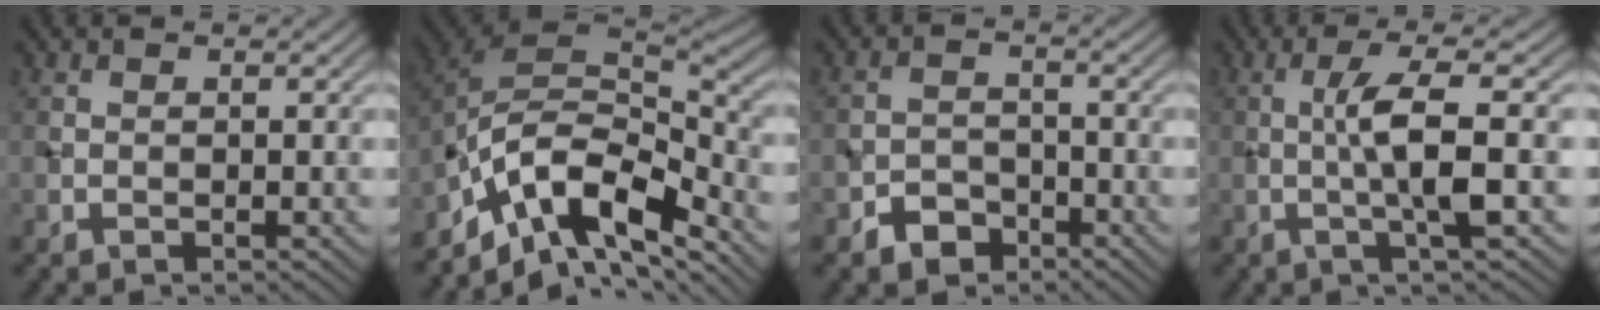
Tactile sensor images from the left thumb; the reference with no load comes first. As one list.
[{"total": 12.4, "force": [-7.1, 5.7, 8.4], "torque": [-0.177, 0.004, -0.134]}, {"total": 3.5, "force": [-2.5, 2.2, 1.2], "torque": [-0.017, 0.001, -0.053]}, {"total": 6.0, "force": [-0.4, 0.6, 6.0], "torque": [-0.109, 0.015, -0.014]}]